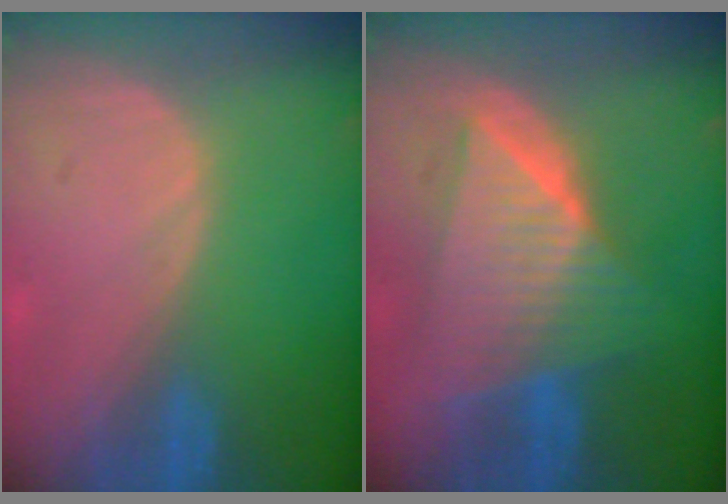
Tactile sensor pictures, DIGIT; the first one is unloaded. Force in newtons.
{"total": 10.0, "press": 10.0, "slide": 0.7}